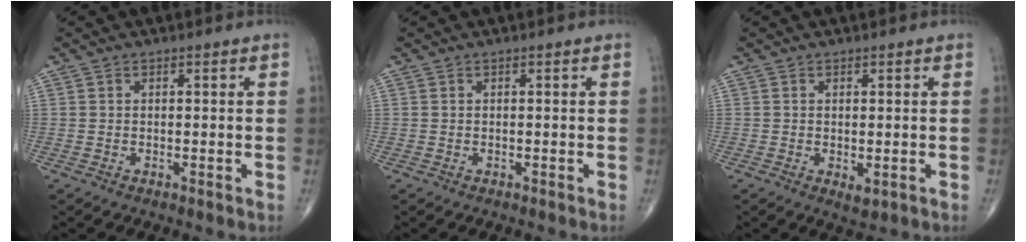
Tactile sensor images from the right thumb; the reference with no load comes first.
{"total": 0.0}
{"total": 1.8, "force": [-0.3, 0.9, 1.5], "torque": [-0.021, -0.005, -0.001]}